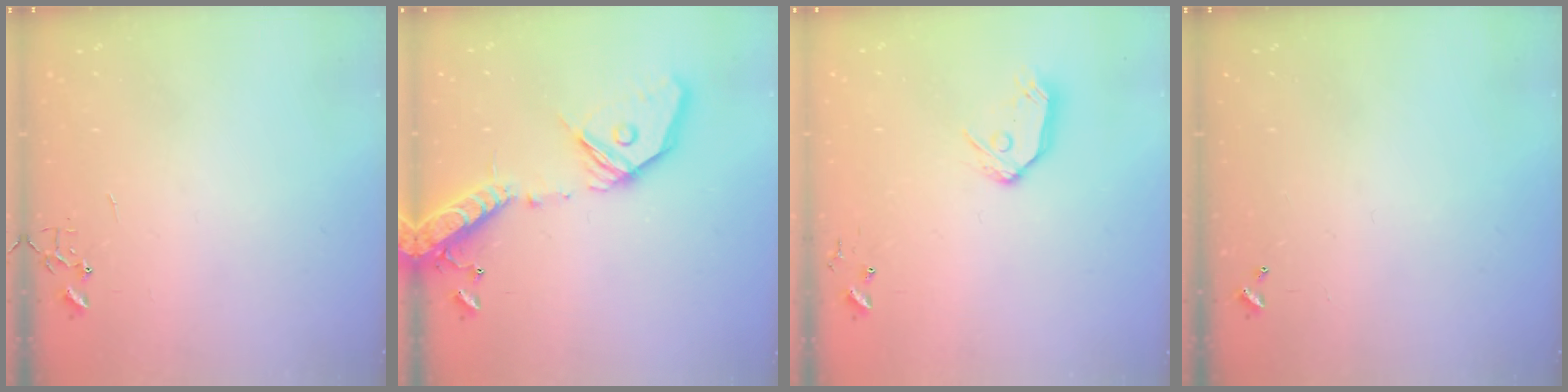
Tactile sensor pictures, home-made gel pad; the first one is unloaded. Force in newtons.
{"total": 21.3, "press": 20.9, "slide": 4.1}
{"total": 9.6, "press": 9.6, "slide": 1.0}
{"total": 0.0}